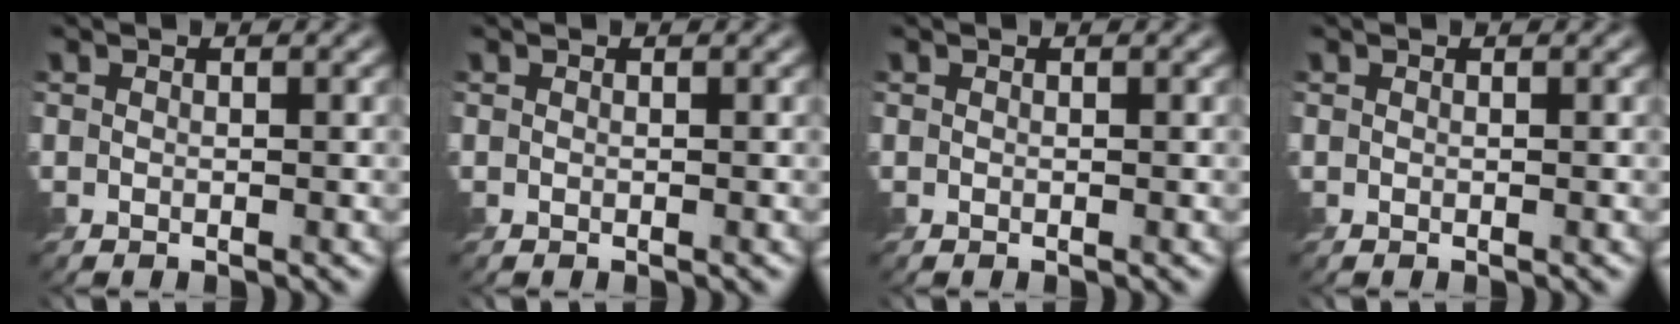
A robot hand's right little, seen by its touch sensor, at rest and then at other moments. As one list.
[{"total": 0.0}, {"total": 0.0}, {"total": 0.0}]